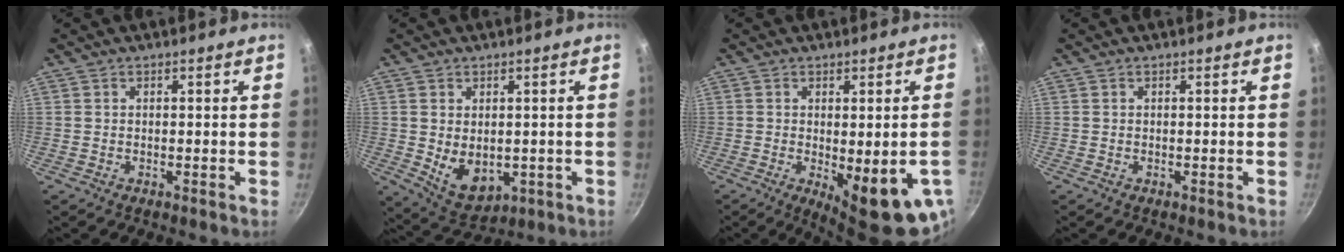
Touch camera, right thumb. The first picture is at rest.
{"total": 7.9, "force": [-0.2, 5.5, 5.7], "torque": [-0.080, -0.017, 0.021]}
{"total": 13.7, "force": [-3.6, 4.3, 12.4], "torque": [-0.144, -0.020, -0.034]}
{"total": 0.0}